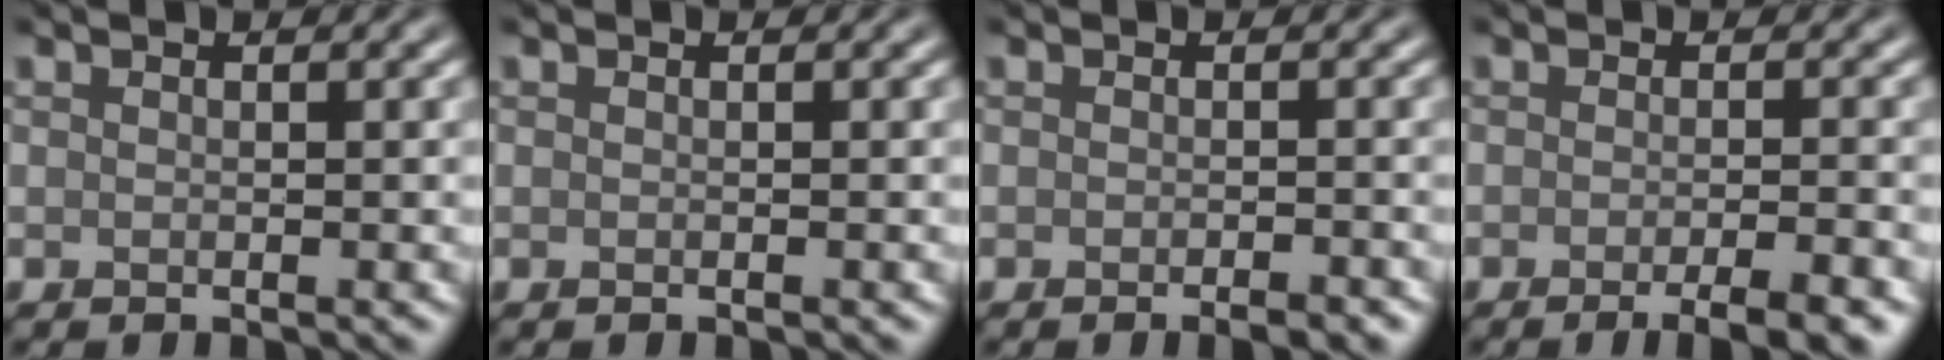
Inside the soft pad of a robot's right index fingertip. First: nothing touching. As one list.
[{"total": 0.0}, {"total": 1.7, "force": [-1.1, 0.3, 1.3], "torque": [-0.014, -0.002, -0.014]}, {"total": 4.5, "force": [-2.5, 1.0, 3.6], "torque": [-0.040, -0.001, -0.035]}]